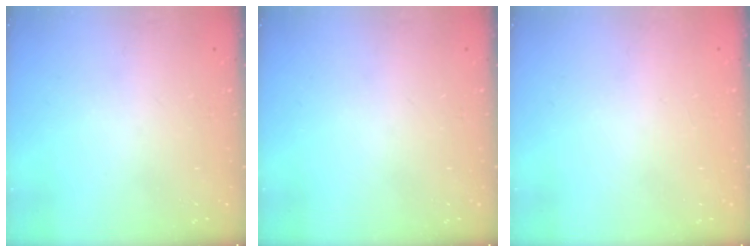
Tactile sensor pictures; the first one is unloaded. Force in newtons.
{"total": 0.0}
{"total": 1.8, "press": 1.8, "slide": 0.1}